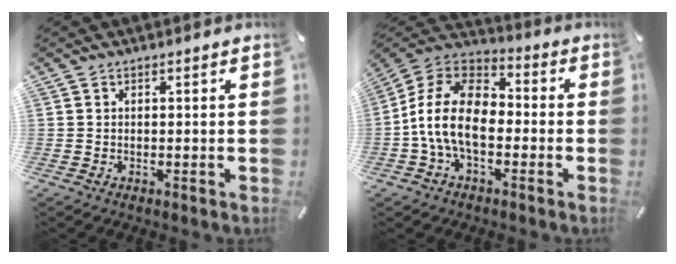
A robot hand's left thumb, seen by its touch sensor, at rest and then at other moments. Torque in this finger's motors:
{"motor_torque": [0.07, 2.90, 2.22, 0.56, 0.48]}